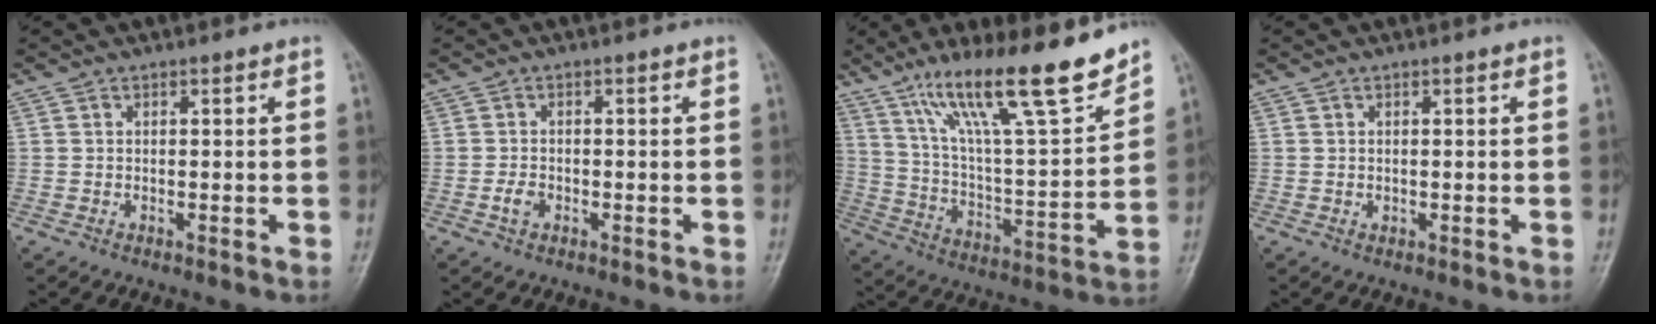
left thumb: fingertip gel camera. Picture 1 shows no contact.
{"total": 2.1, "force": [-0.8, 1.5, 1.2], "torque": [-0.021, 0.004, -0.018]}
{"total": 20.9, "force": [14.8, 3.4, 14.4], "torque": [-0.217, -0.070, 0.257]}
{"total": 0.6, "force": [0.2, 0.5, 0.3], "torque": [0.000, 0.000, 0.003]}